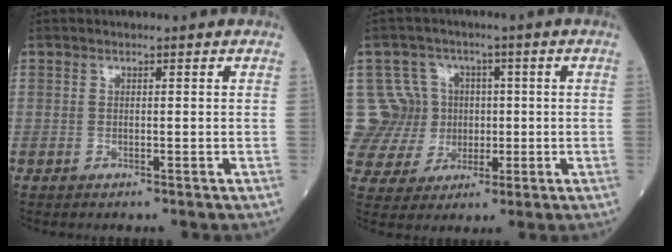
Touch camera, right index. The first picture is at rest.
{"total": 10.3, "force": [1.2, 10.1, 0.9], "torque": [-0.026, 0.042, 0.035]}